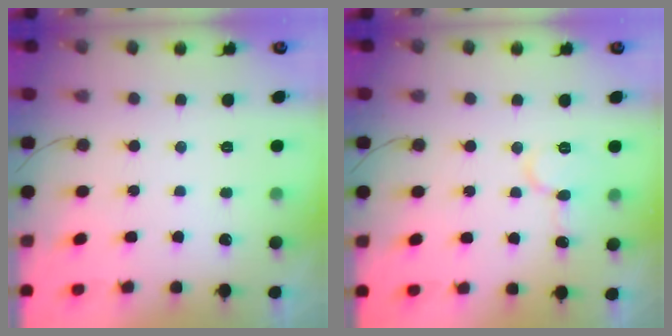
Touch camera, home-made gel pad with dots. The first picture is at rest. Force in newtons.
{"total": 8.1, "press": 8.0, "slide": 1.1}